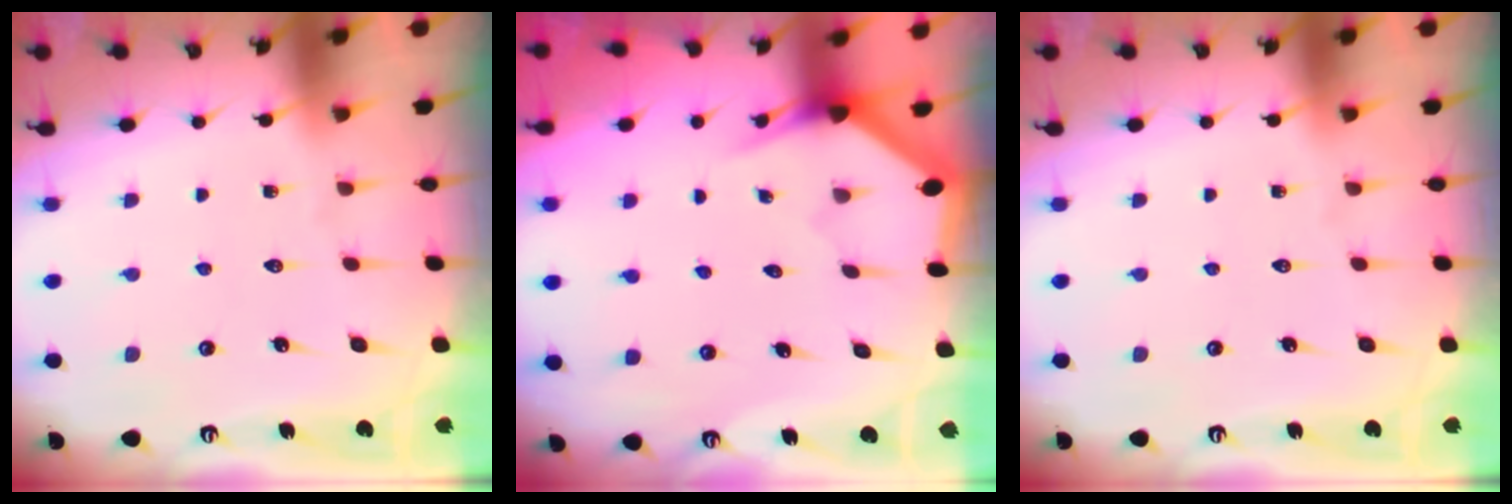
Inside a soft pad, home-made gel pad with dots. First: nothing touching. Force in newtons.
{"total": 3.0, "press": 3.0, "slide": 0.1}
{"total": 0.0}